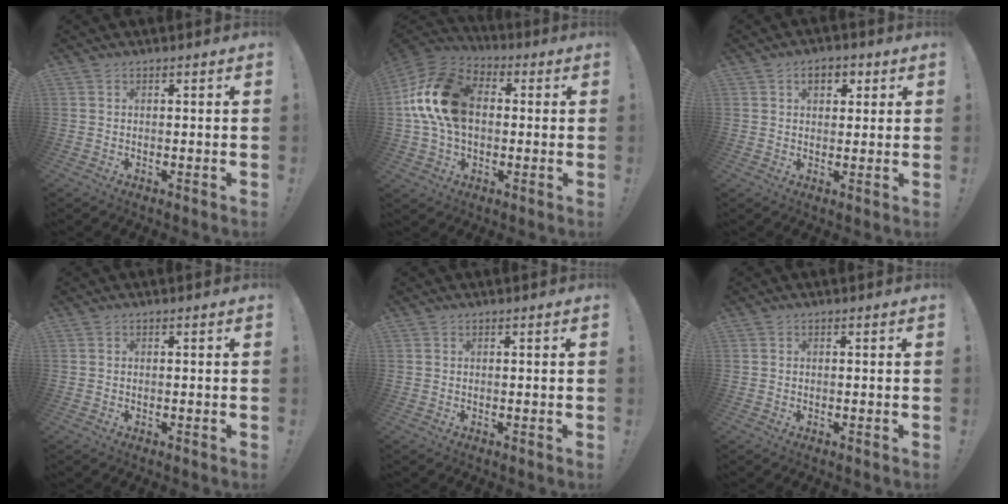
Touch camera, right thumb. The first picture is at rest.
{"total": 19.8, "force": [1.7, 13.6, 14.3], "torque": [-0.248, 0.023, 0.040]}
{"total": 5.3, "force": [2.0, 3.5, 3.4], "torque": [-0.043, 0.003, 0.031]}
{"total": 0.0}
{"total": 0.0}
{"total": 0.0}